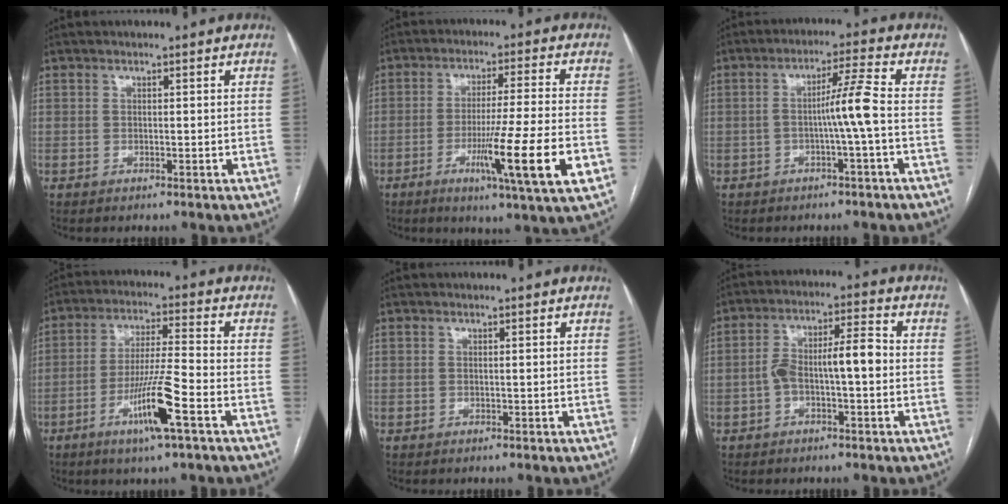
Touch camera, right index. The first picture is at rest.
{"total": 14.3, "force": [-4.8, -1.0, 13.4], "torque": [-0.228, -0.029, -0.081]}
{"total": 5.7, "force": [-1.3, -1.1, 5.5], "torque": [-0.093, 0.015, -0.022]}
{"total": 10.3, "force": [-4.7, -0.3, 9.2], "torque": [-0.175, -0.011, -0.088]}
{"total": 0.0}
{"total": 7.7, "force": [-1.2, 1.8, 7.4], "torque": [-0.134, 0.032, -0.021]}